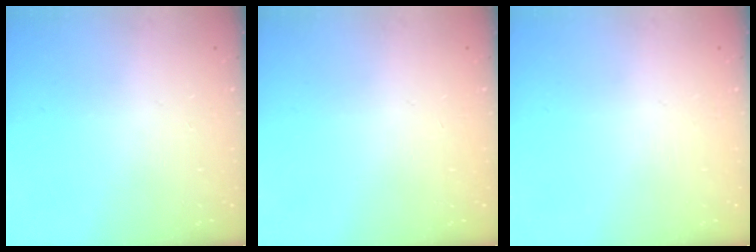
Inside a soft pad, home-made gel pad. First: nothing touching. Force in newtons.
{"total": 0.0}
{"total": 0.0}